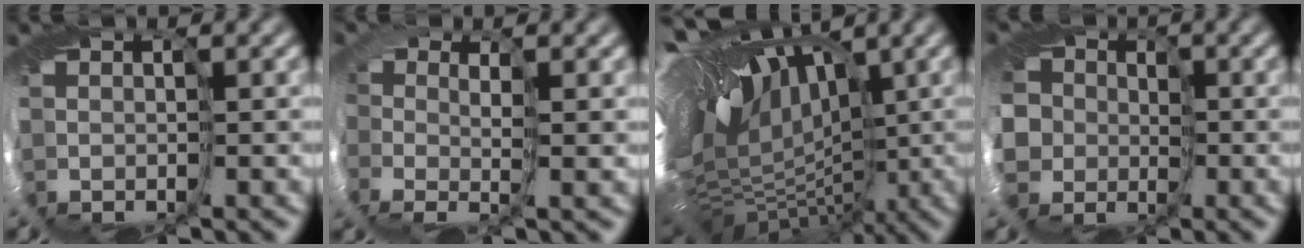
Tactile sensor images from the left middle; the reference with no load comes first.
{"total": 1.0, "force": [-0.5, -0.9, -0.1], "torque": [0.018, -0.017, -0.020]}
{"total": 14.6, "force": [0.3, 7.9, 12.3], "torque": [-0.160, -0.011, 0.020]}
{"total": 7.2, "force": [0.5, 6.6, 2.7], "torque": [-0.056, 0.002, -0.043]}